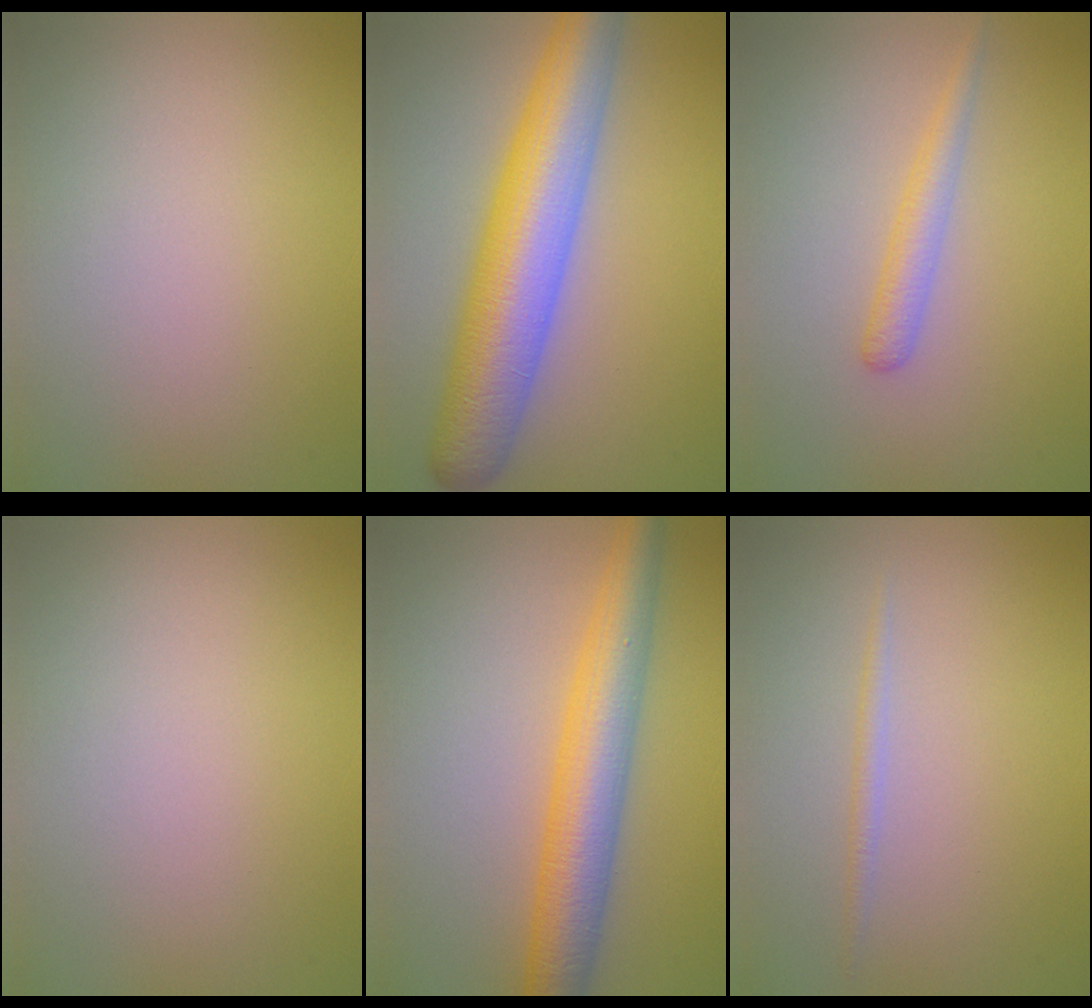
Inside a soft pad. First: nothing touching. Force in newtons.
{"total": 9.6, "press": 9.6, "slide": 0.3}
{"total": 1.9, "press": 1.9, "slide": 0.0}
{"total": 0.0}
{"total": 6.7, "press": 6.7, "slide": 0.1}
{"total": 0.9, "press": 0.9, "slide": 0.0}